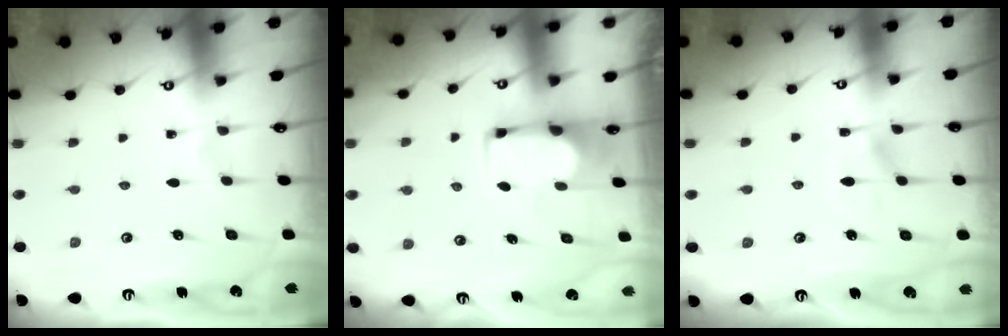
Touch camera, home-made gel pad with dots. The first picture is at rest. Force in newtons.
{"total": 1.8, "press": 1.6, "slide": 0.8}
{"total": 4.4, "press": 4.4, "slide": 0.4}